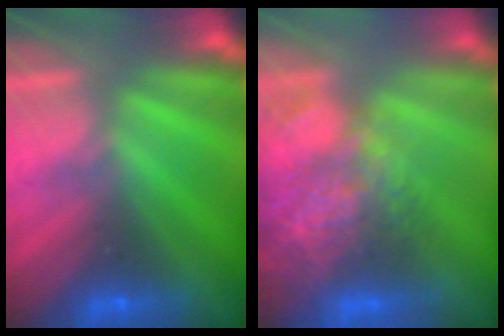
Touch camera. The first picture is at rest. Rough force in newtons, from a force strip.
{"total": 11.1}